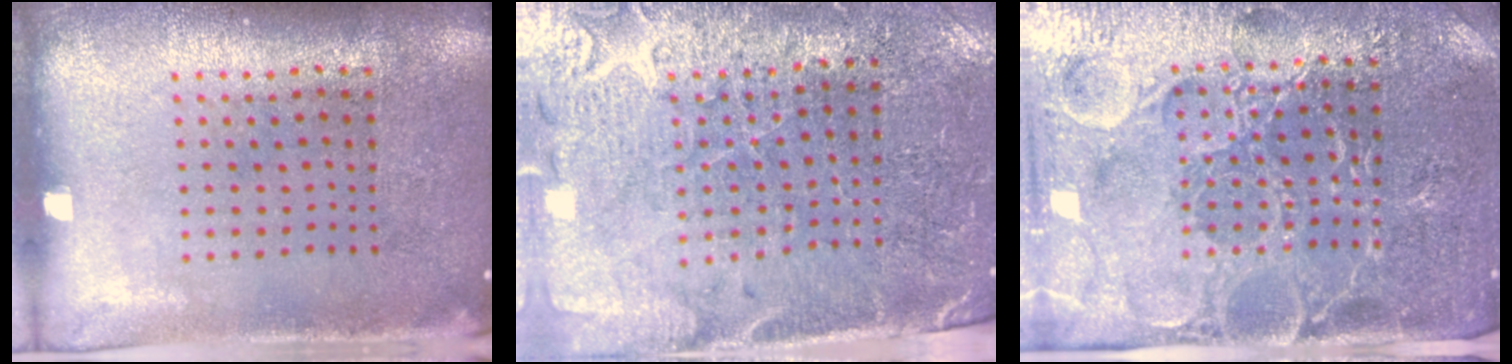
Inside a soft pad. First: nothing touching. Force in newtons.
{"total": 3.3, "press": 3.2, "slide": 0.8}
{"total": 4.8, "press": 4.5, "slide": 1.6}